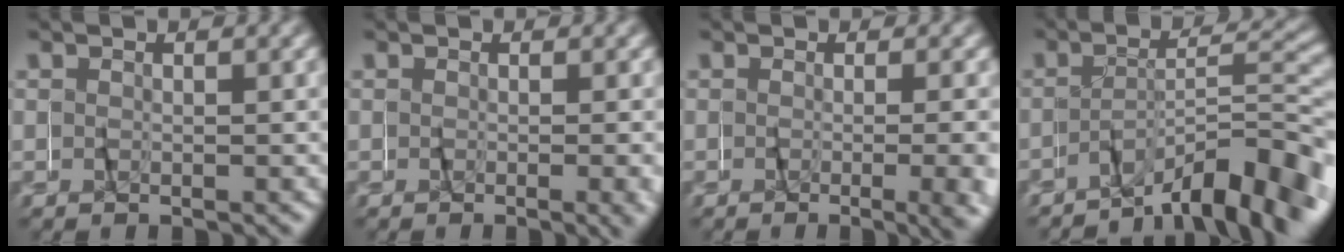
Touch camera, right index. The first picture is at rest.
{"total": 1.3, "force": [-0.6, -0.5, 1.1], "torque": [-0.017, -0.006, -0.006]}
{"total": 3.9, "force": [-1.6, -0.2, 3.6], "torque": [-0.044, -0.013, -0.018]}
{"total": 8.9, "force": [-7.2, 1.0, 5.2], "torque": [-0.071, -0.007, -0.107]}